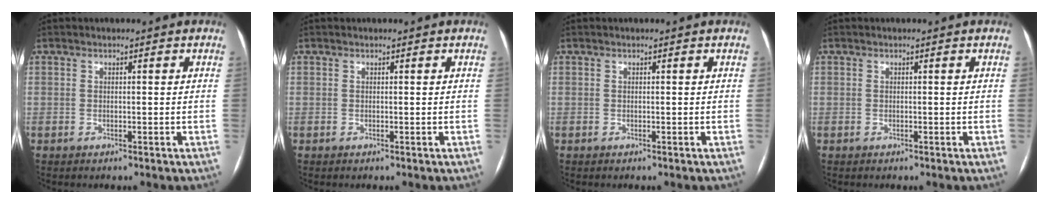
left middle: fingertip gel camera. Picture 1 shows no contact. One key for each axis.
{"total": 0.0}
{"total": 0.0}
{"total": 0.0}